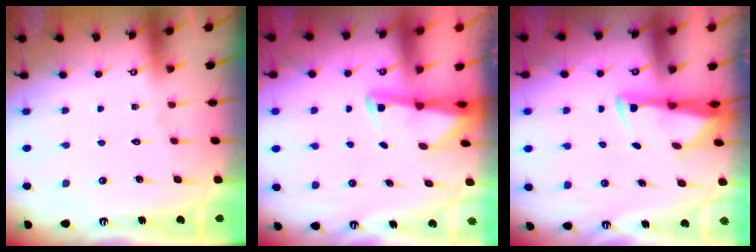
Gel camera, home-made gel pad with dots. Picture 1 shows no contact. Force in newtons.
{"total": 2.3, "press": 2.3, "slide": 0.5}
{"total": 2.9, "press": 2.8, "slide": 1.0}